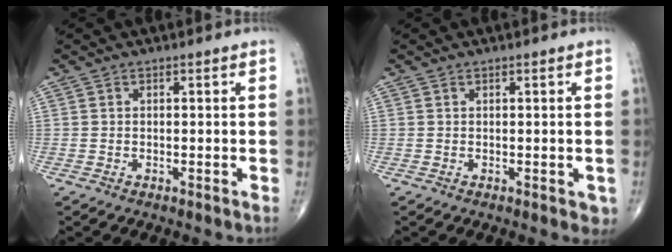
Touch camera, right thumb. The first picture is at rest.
{"total": 1.5, "force": [0.0, 0.9, 1.2], "torque": [-0.007, -0.001, 0.002]}